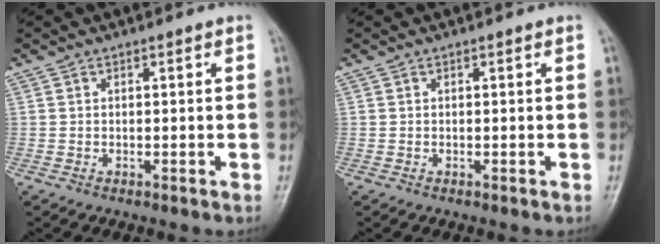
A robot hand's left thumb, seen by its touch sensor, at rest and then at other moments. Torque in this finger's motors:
{"motor_torque": [-0.14, 0.03, 0.00, 0.00, 0.00]}